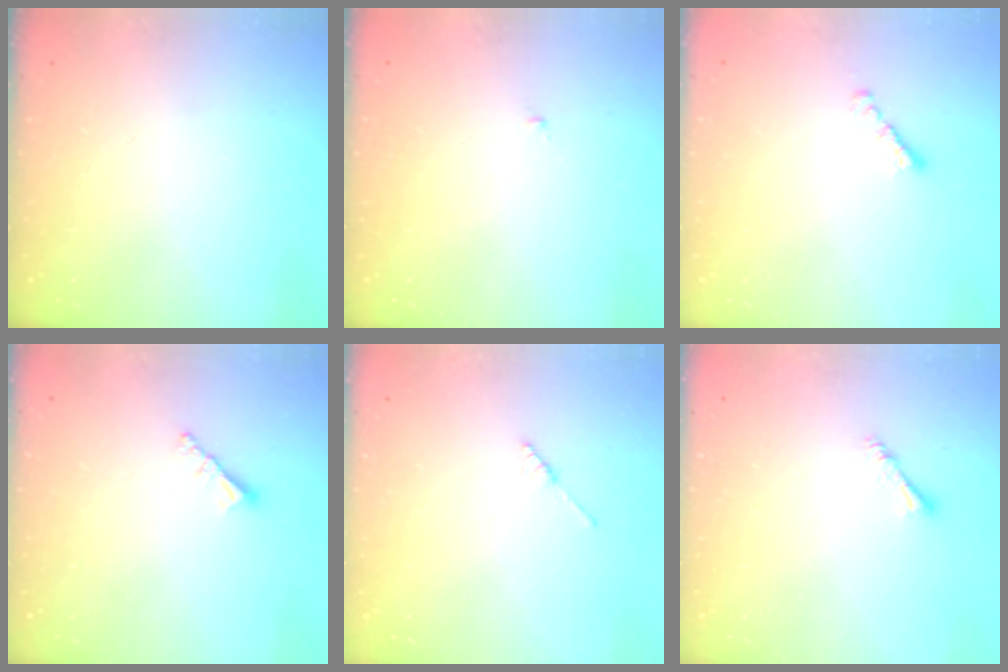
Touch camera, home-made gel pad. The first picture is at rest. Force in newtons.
{"total": 0.6, "press": 0.6, "slide": 0.2}
{"total": 2.2, "press": 2.1, "slide": 0.7}
{"total": 2.3, "press": 2.3, "slide": 0.1}
{"total": 2.1, "press": 2.1, "slide": 0.1}
{"total": 3.0, "press": 2.9, "slide": 0.6}